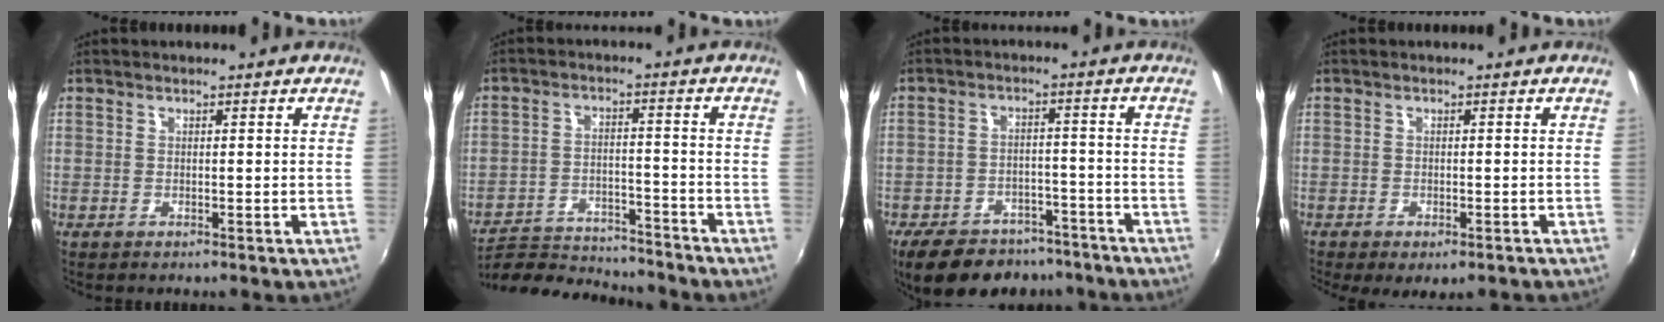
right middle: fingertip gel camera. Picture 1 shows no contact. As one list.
[{"total": 15.2, "force": [-14.3, 2.4, 4.6], "torque": [-0.103, -0.007, -0.228]}, {"total": 17.7, "force": [-13.7, 8.6, 7.2], "torque": [-0.160, 0.006, -0.184]}, {"total": 4.5, "force": [-2.9, 1.9, 2.9], "torque": [-0.058, -0.022, -0.039]}]